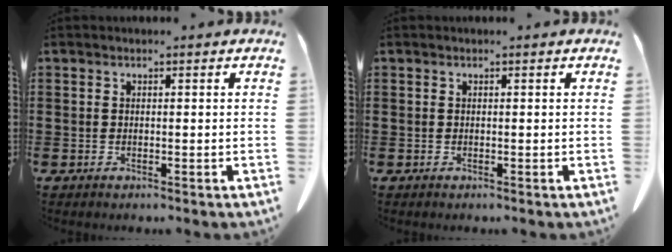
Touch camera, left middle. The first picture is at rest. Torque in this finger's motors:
{"motor_torque": [-0.88, 0.68, -0.02, 0.01]}